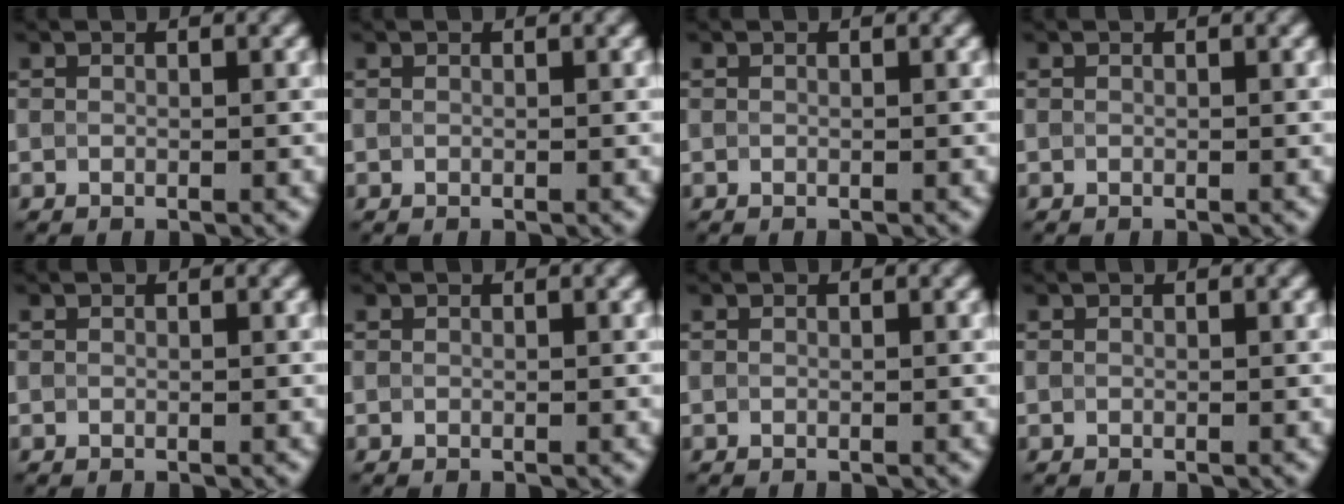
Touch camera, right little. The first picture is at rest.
{"total": 0.0}
{"total": 0.0}
{"total": 0.0}
{"total": 0.0}
{"total": 0.0}
{"total": 0.0}
{"total": 0.0}